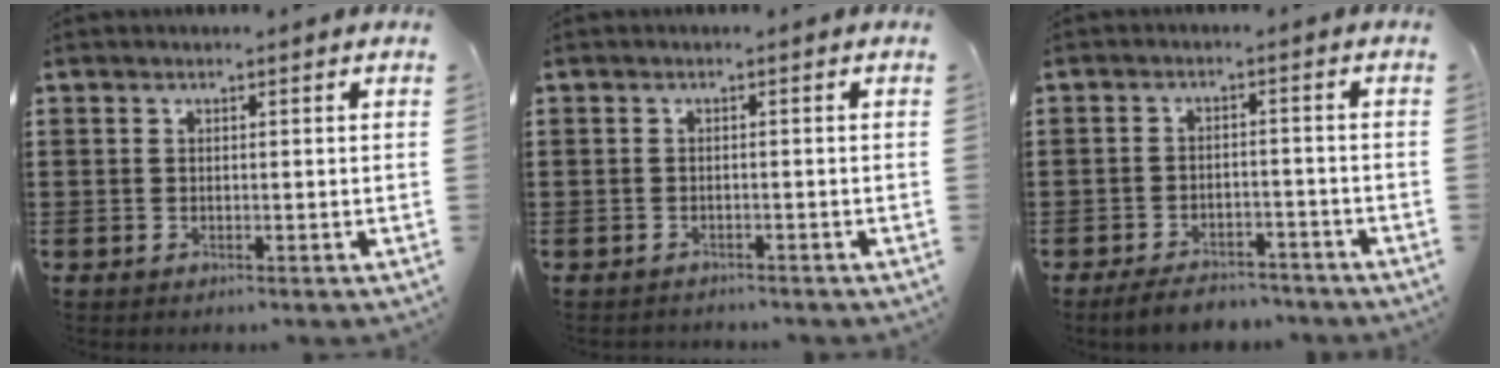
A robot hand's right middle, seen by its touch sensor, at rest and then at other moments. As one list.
[{"total": 0.9, "force": [-0.8, 0.0, -0.1], "torque": [-0.003, -0.001, -0.018]}, {"total": 4.0, "force": [-3.7, 0.7, 1.1], "torque": [-0.027, 0.002, -0.076]}]